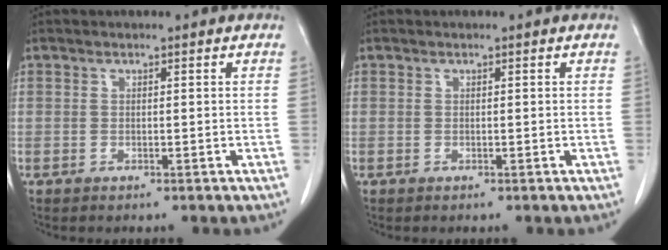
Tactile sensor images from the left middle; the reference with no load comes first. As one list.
[{"total": 0.0}]